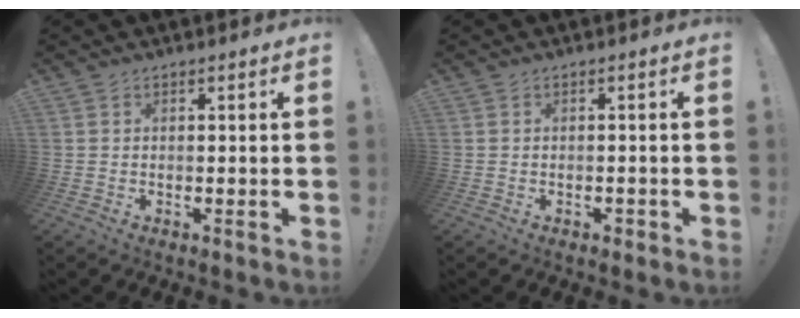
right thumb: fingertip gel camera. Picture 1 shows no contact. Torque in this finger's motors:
{"motor_torque": [0.05, 0.00, 0.31, 0.04, 0.00]}